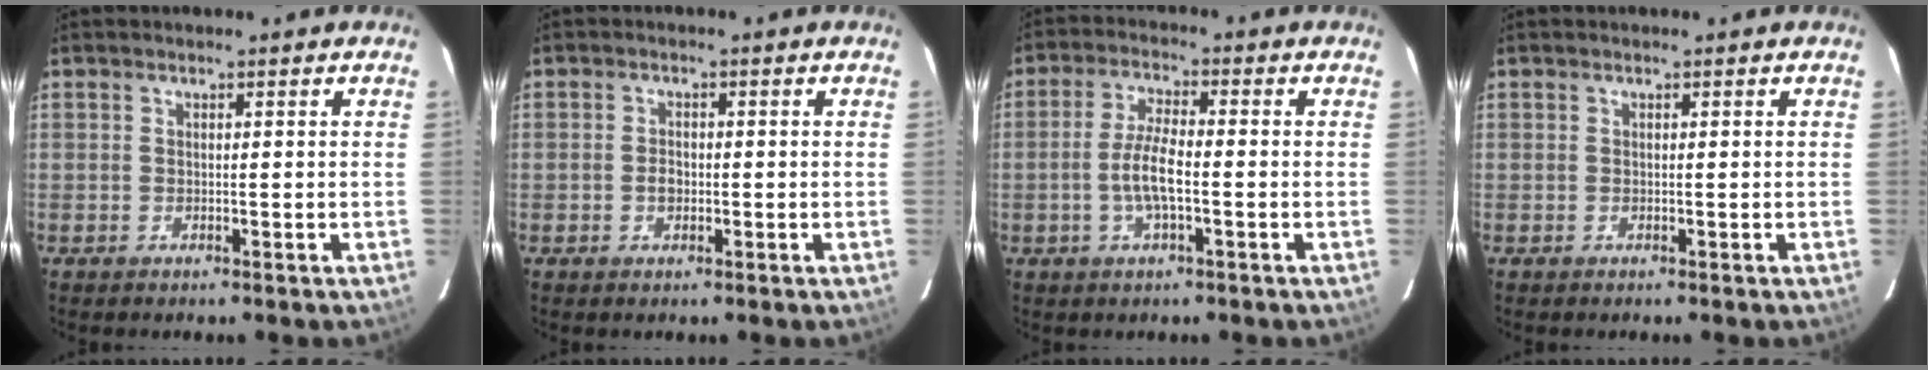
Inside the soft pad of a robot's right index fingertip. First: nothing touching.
{"total": 1.9, "force": [-0.5, 1.5, 1.1], "torque": [-0.021, 0.004, -0.010]}
{"total": 6.1, "force": [-1.5, 1.3, 5.8], "torque": [-0.117, 0.001, -0.031]}
{"total": 0.0}